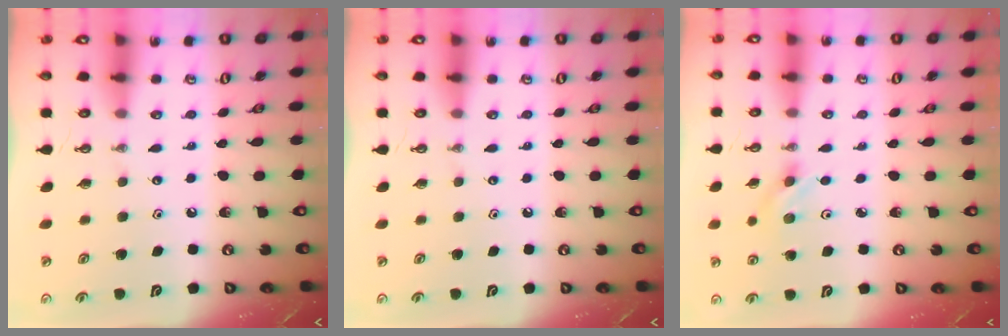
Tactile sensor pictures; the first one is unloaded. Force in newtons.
{"total": 0.0}
{"total": 2.8, "press": 2.4, "slide": 1.4}